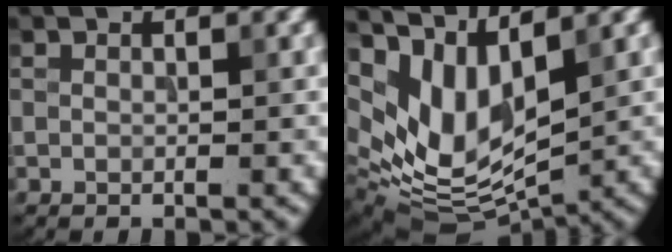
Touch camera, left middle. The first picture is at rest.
{"total": 8.9, "force": [4.1, 4.4, 6.5], "torque": [-0.141, -0.011, 0.085]}